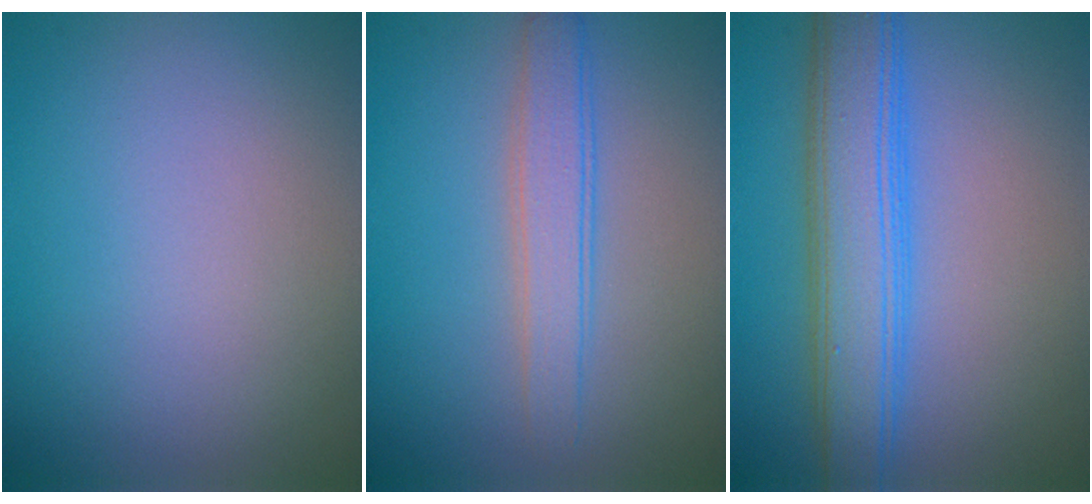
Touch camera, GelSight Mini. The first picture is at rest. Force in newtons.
{"total": 2.7, "press": 2.7, "slide": 0.1}
{"total": 7.5, "press": 7.5, "slide": 0.1}